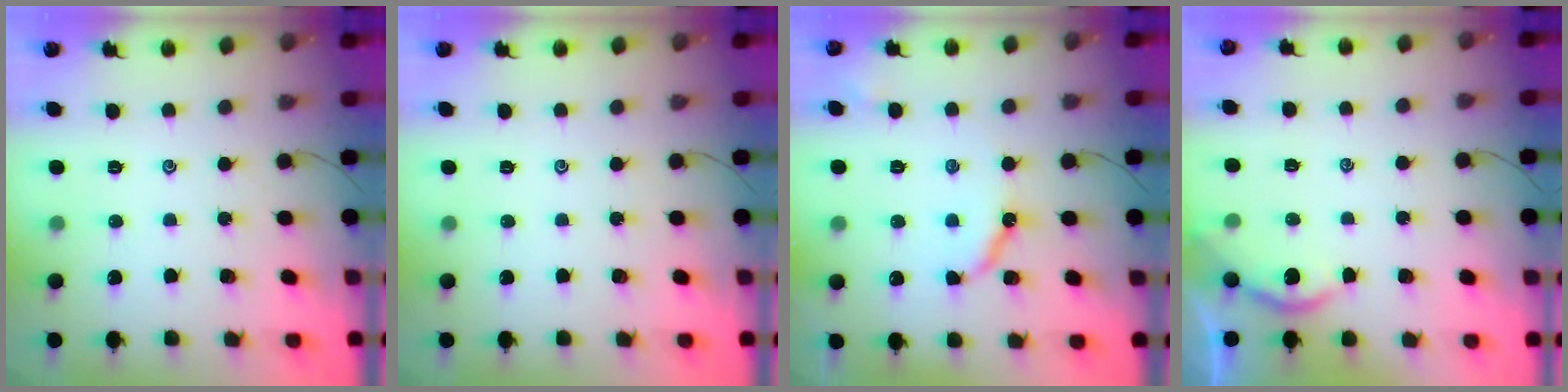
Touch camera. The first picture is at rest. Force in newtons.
{"total": 0.0}
{"total": 7.8, "press": 7.8, "slide": 0.6}
{"total": 2.7, "press": 2.7, "slide": 0.2}